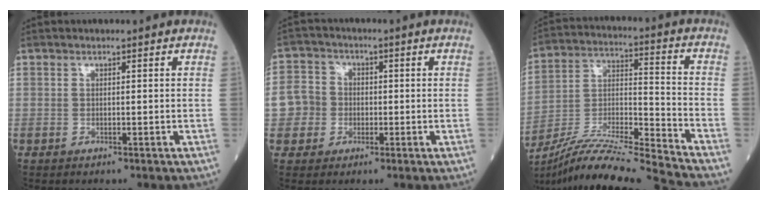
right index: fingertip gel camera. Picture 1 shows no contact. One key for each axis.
{"total": 5.2, "fx": -0.8, "fy": 5.0, "fz": 1.1, "tx": -0.027, "ty": 0.018, "tz": -0.016}
{"total": 19.1, "fx": -17.6, "fy": -2.4, "fz": 7.0, "tx": -0.135, "ty": -0.012, "tz": -0.310}